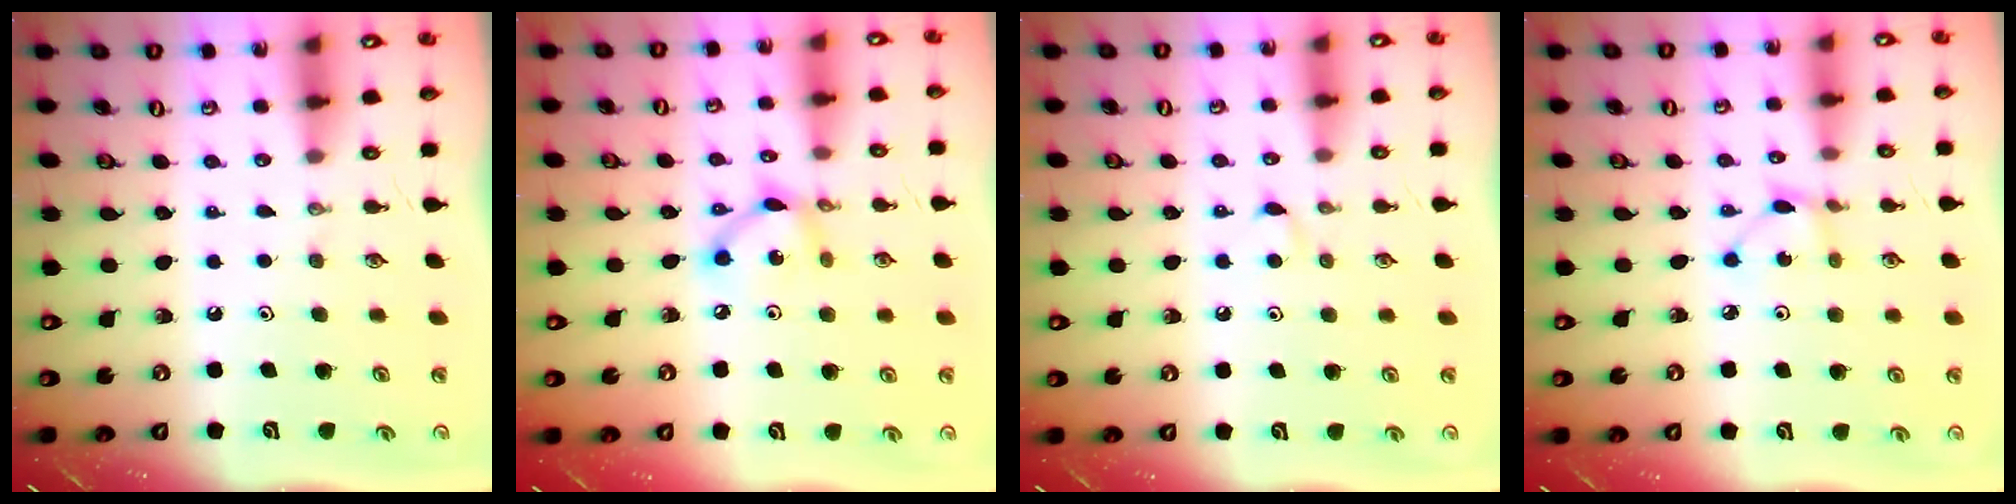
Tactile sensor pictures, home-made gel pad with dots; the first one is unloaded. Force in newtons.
{"total": 7.6, "press": 7.6, "slide": 0.4}
{"total": 3.7, "press": 3.6, "slide": 0.5}
{"total": 1.9, "press": 1.9, "slide": 0.2}